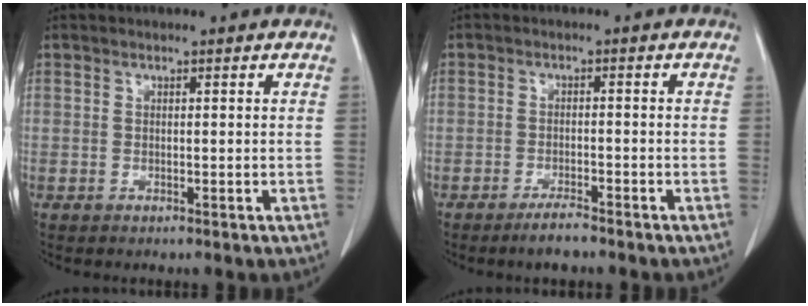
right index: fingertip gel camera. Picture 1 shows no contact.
{"total": 2.9, "force": [-2.4, 0.5, 1.5], "torque": [-0.028, -0.002, -0.042]}